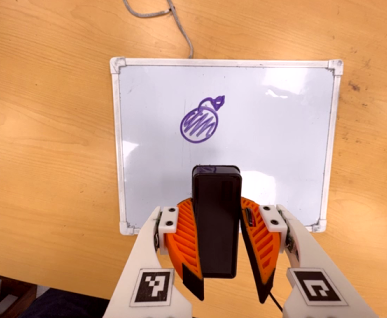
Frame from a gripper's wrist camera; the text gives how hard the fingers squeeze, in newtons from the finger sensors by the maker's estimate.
{"total": 9.9, "left": 8.1, "right": 11.7}